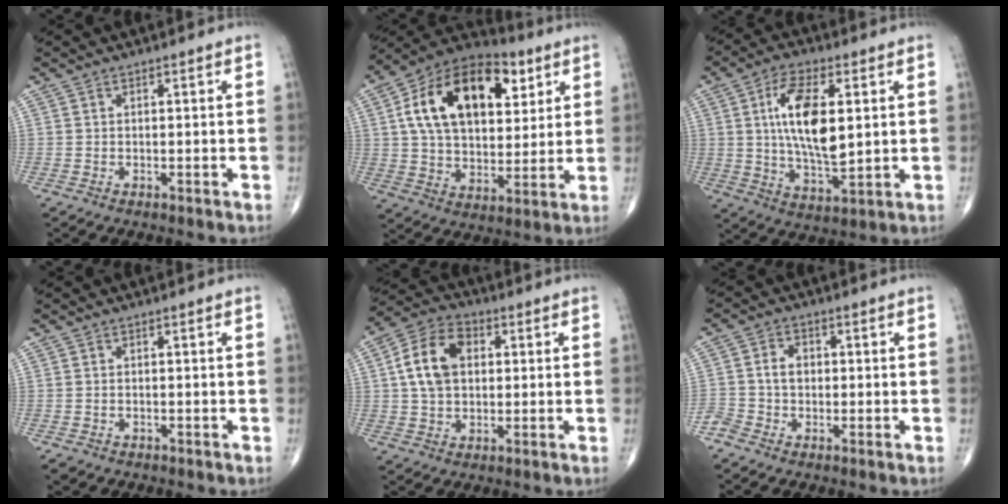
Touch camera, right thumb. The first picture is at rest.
{"total": 22.8, "force": [7.5, 13.7, 16.7], "torque": [-0.252, -0.004, 0.118]}
{"total": 14.1, "force": [2.6, 6.0, 12.5], "torque": [-0.219, -0.016, 0.050]}
{"total": 1.1, "force": [-0.7, 0.8, 0.3], "torque": [-0.009, 0.000, -0.010]}
{"total": 11.4, "force": [2.0, 7.7, 8.2], "torque": [-0.143, 0.017, 0.029]}
{"total": 4.4, "force": [-1.2, 3.6, 2.2], "torque": [-0.033, 0.019, -0.029]}